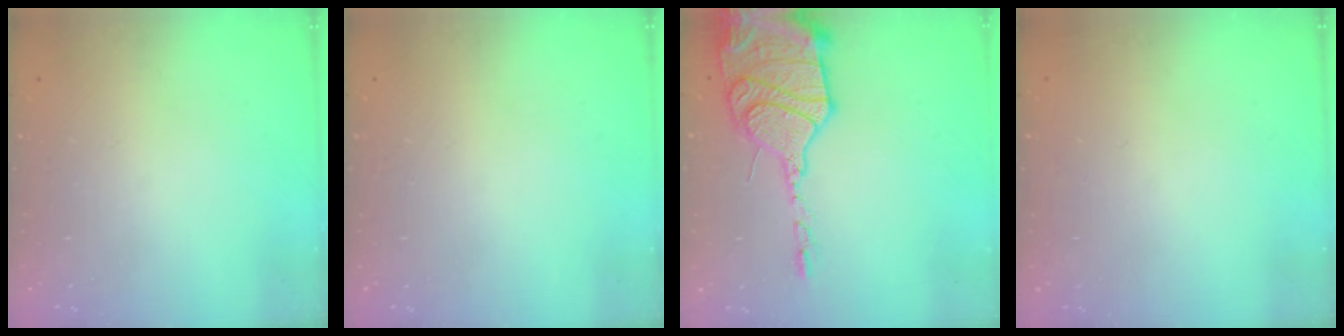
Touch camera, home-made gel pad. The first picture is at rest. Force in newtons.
{"total": 0.0}
{"total": 20.5, "press": 19.8, "slide": 5.4}
{"total": 2.8, "press": 2.2, "slide": 1.7}